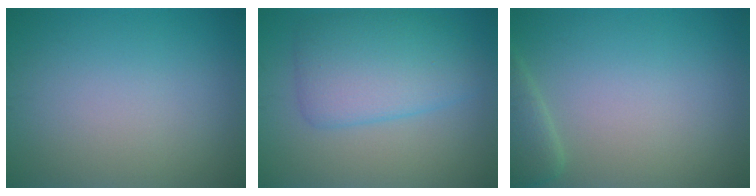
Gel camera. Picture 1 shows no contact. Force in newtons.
{"total": 5.7, "press": 5.6, "slide": 0.2}
{"total": 2.2, "press": 2.2, "slide": 0.3}